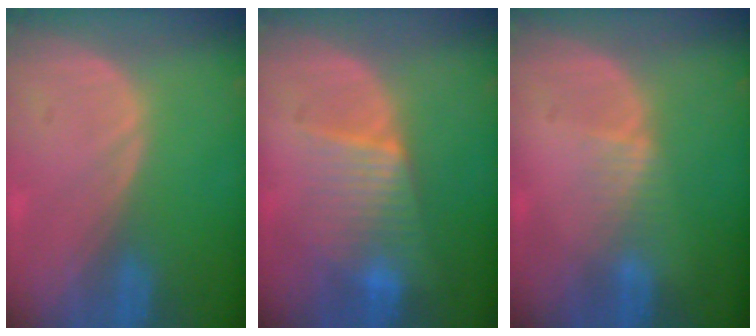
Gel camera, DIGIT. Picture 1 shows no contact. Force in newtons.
{"total": 6.4, "press": 6.3, "slide": 0.7}
{"total": 1.9, "press": 1.9, "slide": 0.2}